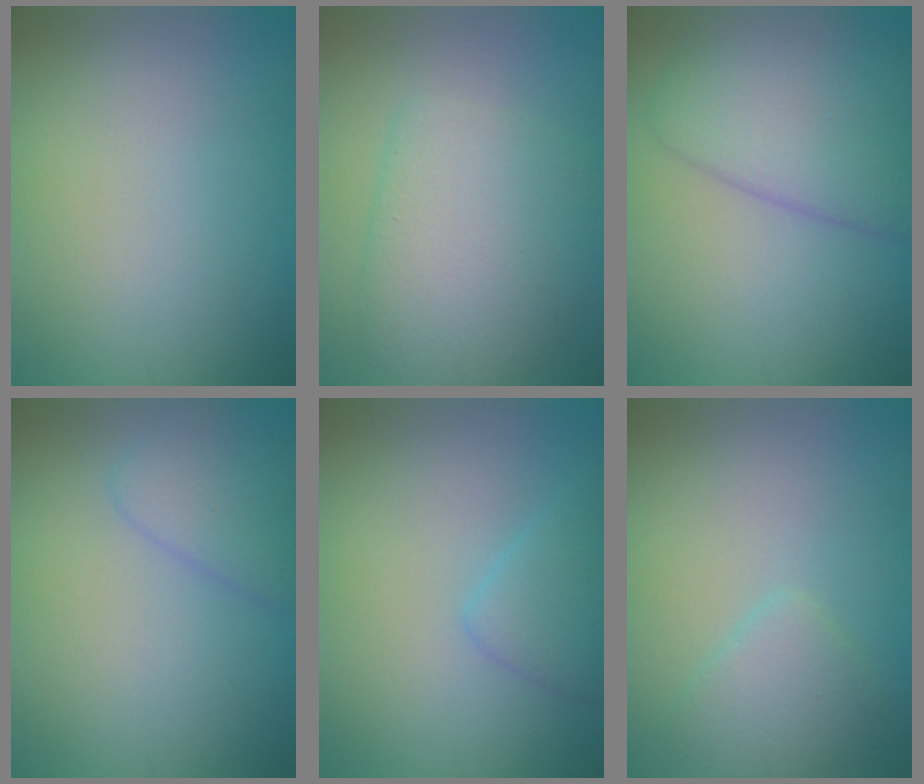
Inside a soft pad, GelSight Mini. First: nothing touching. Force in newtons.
{"total": 6.0, "press": 6.0, "slide": 0.3}
{"total": 5.9, "press": 5.9, "slide": 0.4}
{"total": 2.7, "press": 2.6, "slide": 0.2}
{"total": 2.2, "press": 2.2, "slide": 0.1}
{"total": 2.5, "press": 2.5, "slide": 0.2}